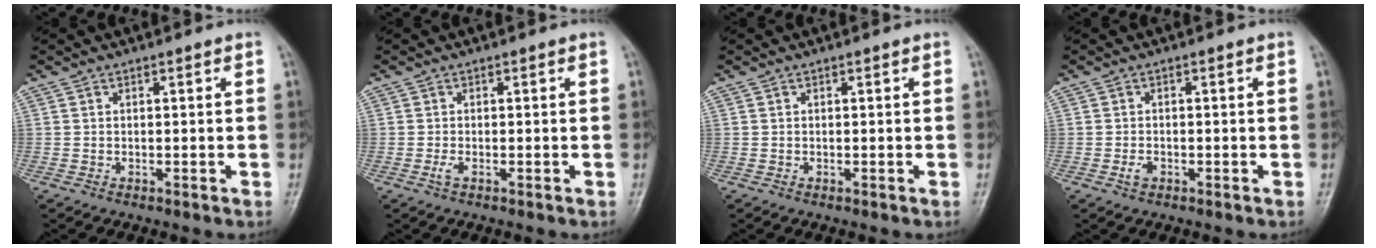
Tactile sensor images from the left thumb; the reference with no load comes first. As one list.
[{"total": 1.2, "force": [-0.5, 0.4, 1.0], "torque": [-0.025, -0.002, -0.012]}, {"total": 0.0}, {"total": 1.8, "force": [-0.8, 1.1, 1.1], "torque": [-0.019, 0.005, -0.016]}]